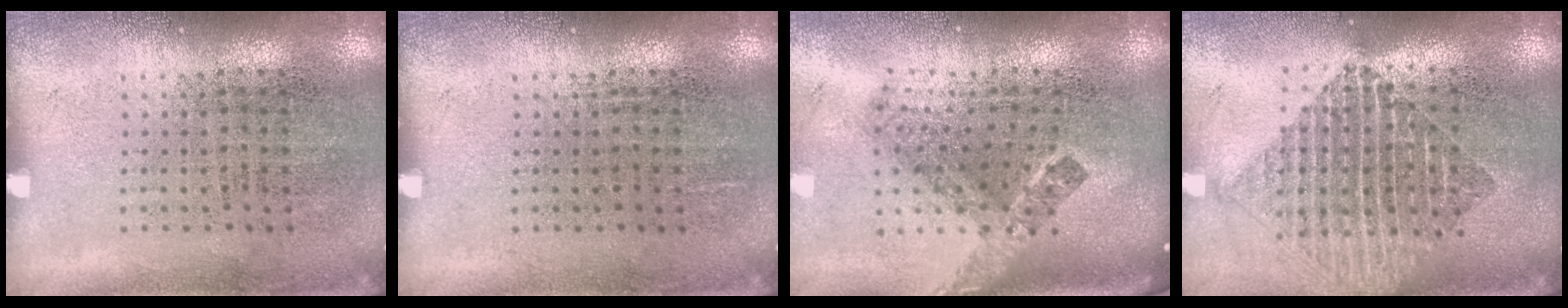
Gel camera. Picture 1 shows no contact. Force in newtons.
{"total": 0.0}
{"total": 2.4, "press": 1.6, "slide": 1.9}
{"total": 1.9, "press": 1.6, "slide": 1.1}